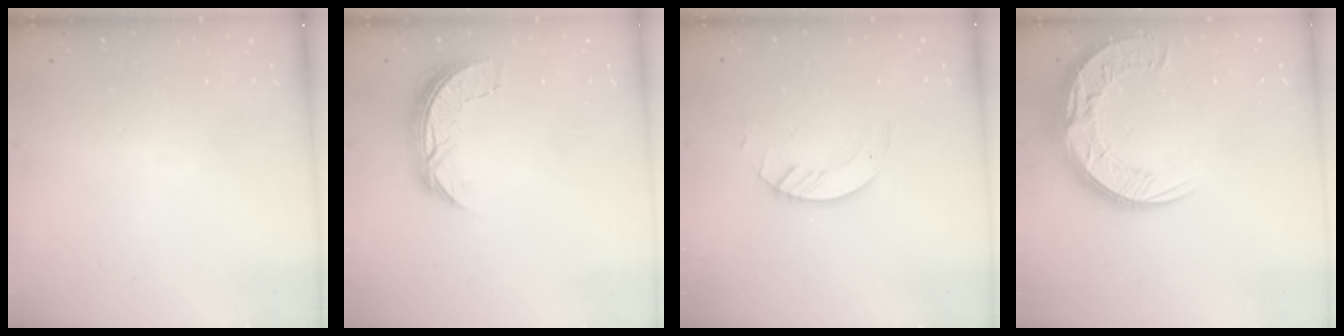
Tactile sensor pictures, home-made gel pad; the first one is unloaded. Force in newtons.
{"total": 7.4, "press": 7.3, "slide": 0.5}
{"total": 3.1, "press": 3.0, "slide": 0.3}
{"total": 18.8, "press": 18.7, "slide": 1.5}